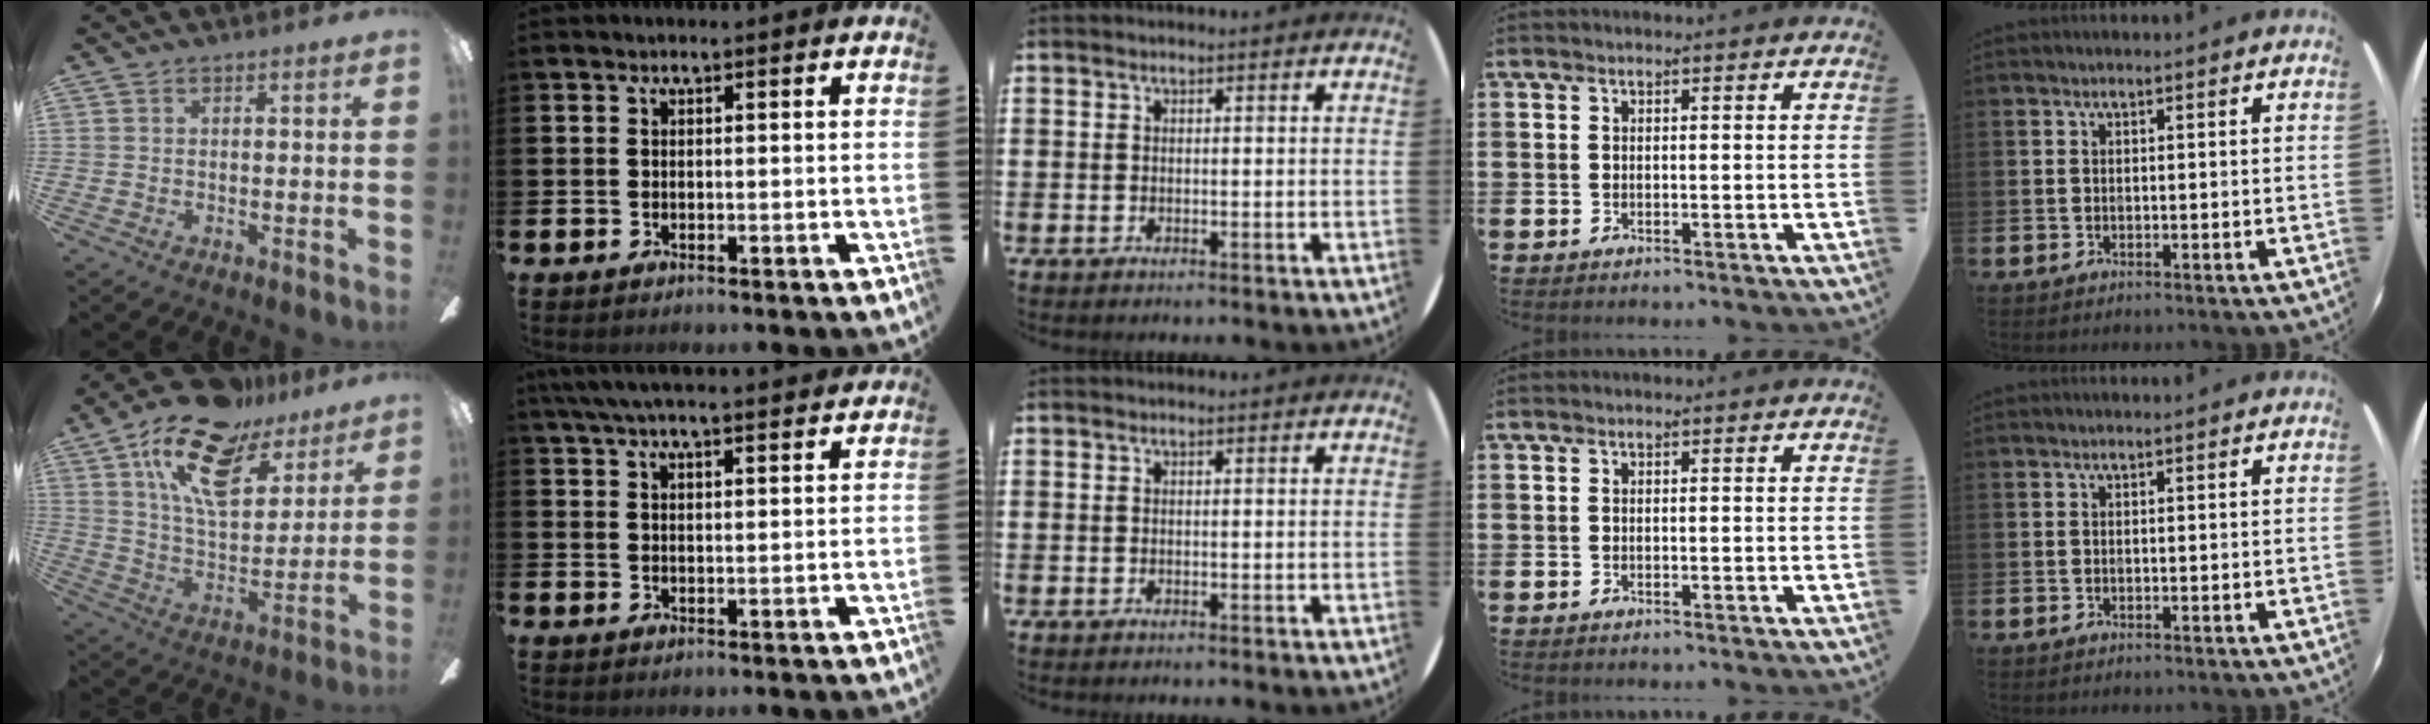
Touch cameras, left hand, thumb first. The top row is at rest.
{"thumb": {"total": 20.3, "force": [12.1, 9.7, 13.0], "torque": [-0.223, -0.058, 0.211]}, "index": {"total": 5.4, "force": [5.0, 0.5, 2.0], "torque": [-0.056, -0.010, 0.094]}}